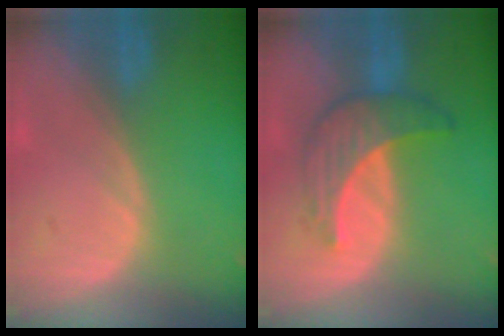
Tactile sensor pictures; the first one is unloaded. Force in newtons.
{"total": 6.9, "press": 6.6, "slide": 2.0}